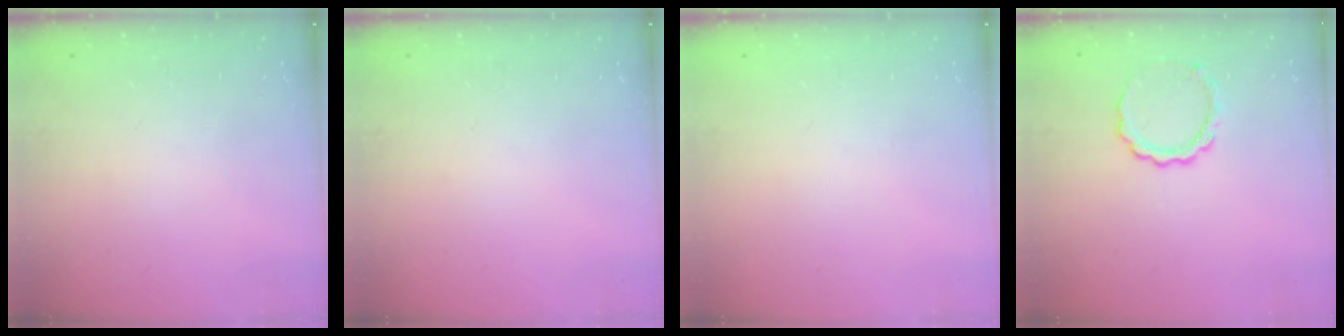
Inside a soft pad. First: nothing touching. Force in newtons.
{"total": 0.0}
{"total": 0.0}
{"total": 7.5, "press": 7.4, "slide": 1.1}